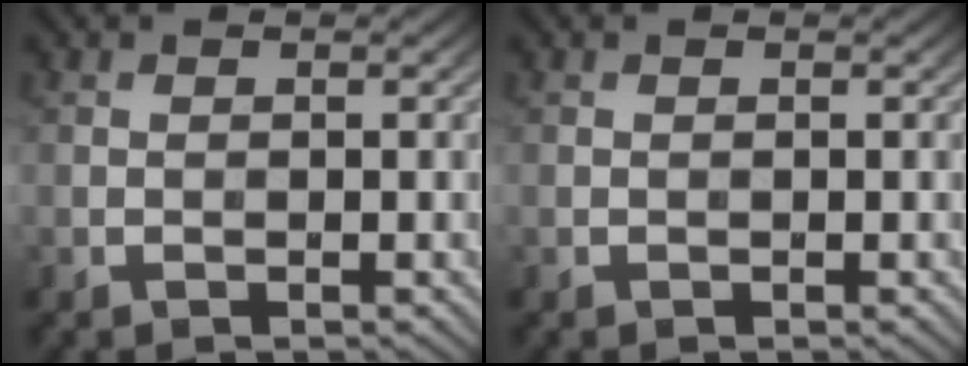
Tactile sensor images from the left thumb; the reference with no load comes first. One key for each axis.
{"total": 0.0}